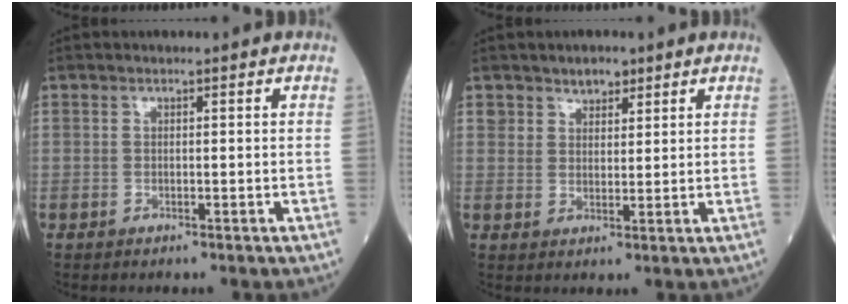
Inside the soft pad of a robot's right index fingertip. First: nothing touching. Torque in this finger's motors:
{"motor_torque": [-0.05, 0.09, 0.00, 0.02]}